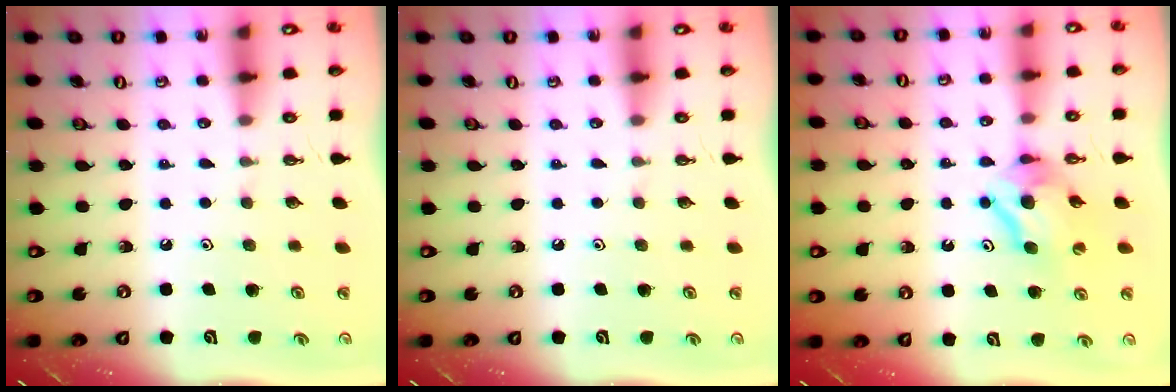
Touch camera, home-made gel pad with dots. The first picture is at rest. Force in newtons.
{"total": 0.0}
{"total": 7.8, "press": 7.8, "slide": 0.6}